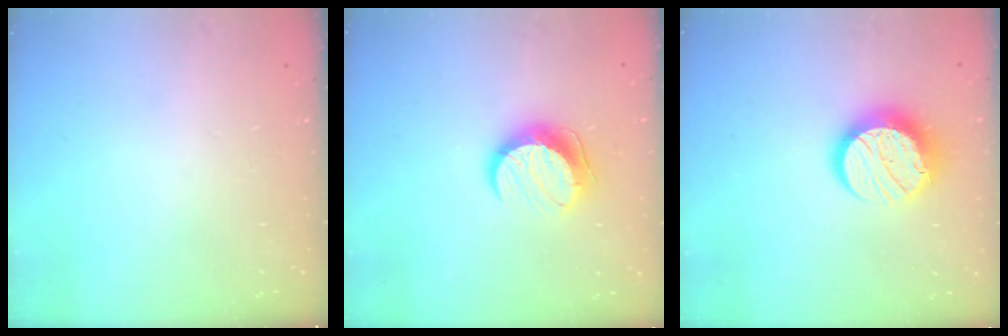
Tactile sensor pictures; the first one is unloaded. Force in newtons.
{"total": 10.1, "press": 10.1, "slide": 0.6}
{"total": 13.7, "press": 13.6, "slide": 1.0}